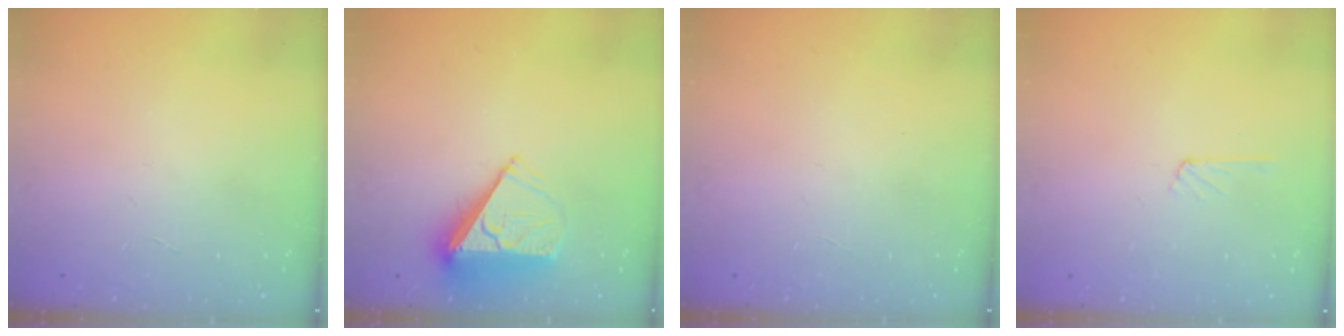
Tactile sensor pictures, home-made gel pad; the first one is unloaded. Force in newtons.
{"total": 7.5, "press": 7.4, "slide": 1.2}
{"total": 0.0}
{"total": 2.9, "press": 2.9, "slide": 0.3}